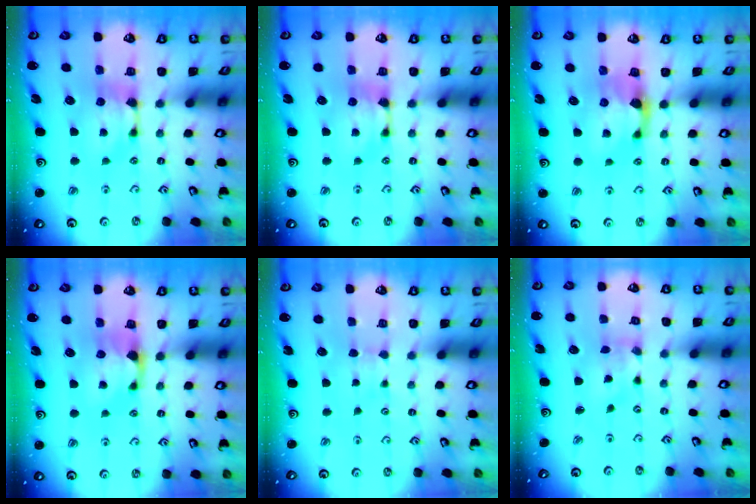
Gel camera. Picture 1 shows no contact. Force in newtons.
{"total": 0.0}
{"total": 1.7, "press": 1.3, "slide": 1.1}
{"total": 1.0, "press": 0.1, "slide": 1.0}
{"total": 3.0, "press": 2.9, "slide": 0.4}
{"total": 1.7, "press": 1.3, "slide": 1.0}